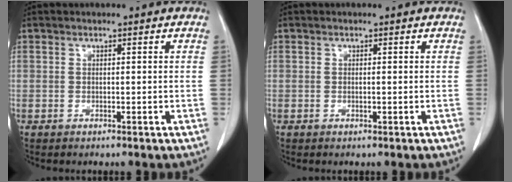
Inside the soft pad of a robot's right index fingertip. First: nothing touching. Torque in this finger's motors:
{"motor_torque": [0.07, 0.01, 0.03, 0.00]}